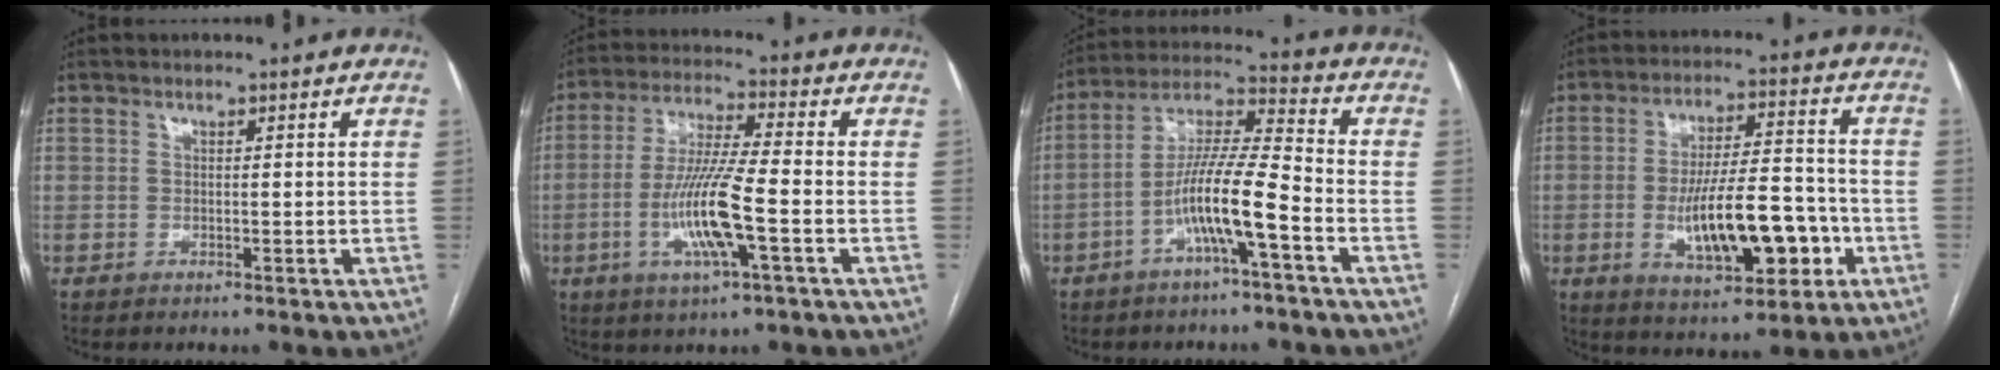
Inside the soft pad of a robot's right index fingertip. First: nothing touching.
{"total": 11.3, "force": [-3.2, 0.6, 10.9], "torque": [-0.219, -0.008, -0.063]}
{"total": 11.0, "force": [-4.5, 0.4, 10.0], "torque": [-0.195, 0.018, -0.084]}
{"total": 14.4, "force": [-3.9, 4.5, 13.1], "torque": [-0.220, 0.011, -0.053]}